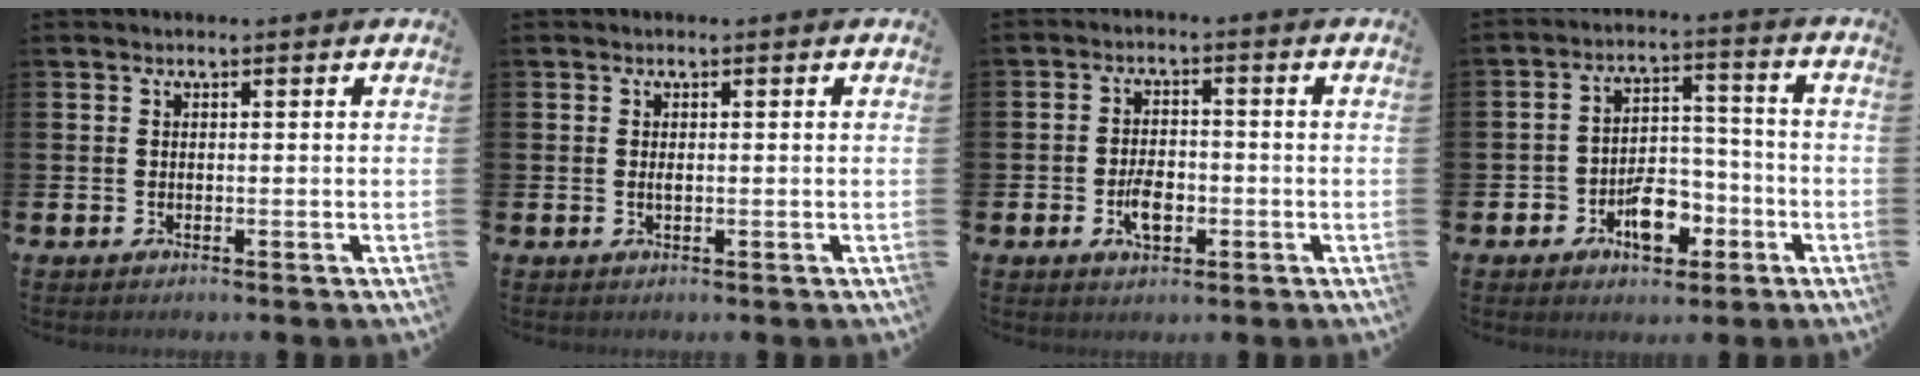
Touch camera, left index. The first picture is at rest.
{"total": 0.5, "force": [0.1, 0.2, 0.5], "torque": [-0.008, 0.000, 0.000]}
{"total": 4.2, "force": [-1.3, 2.3, 3.3], "torque": [-0.055, 0.005, -0.022]}
{"total": 7.3, "force": [-3.5, 4.6, 4.5], "torque": [-0.070, 0.021, -0.060]}